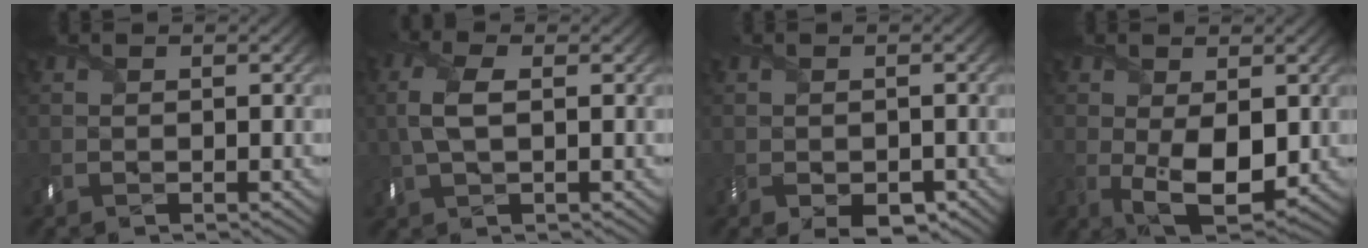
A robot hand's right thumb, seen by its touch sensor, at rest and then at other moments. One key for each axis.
{"total": 5.1, "fx": 0.3, "fy": 2.4, "fz": 4.5, "tx": -0.119, "ty": 0.006, "tz": 0.004}
{"total": 2.8, "fx": -1.6, "fy": 1.5, "fz": 1.7, "tx": -0.034, "ty": -0.012, "tz": -0.031}
{"total": 7.2, "fx": -0.7, "fy": 3.9, "fz": 6.0, "tx": -0.121, "ty": -0.022, "tz": -0.003}